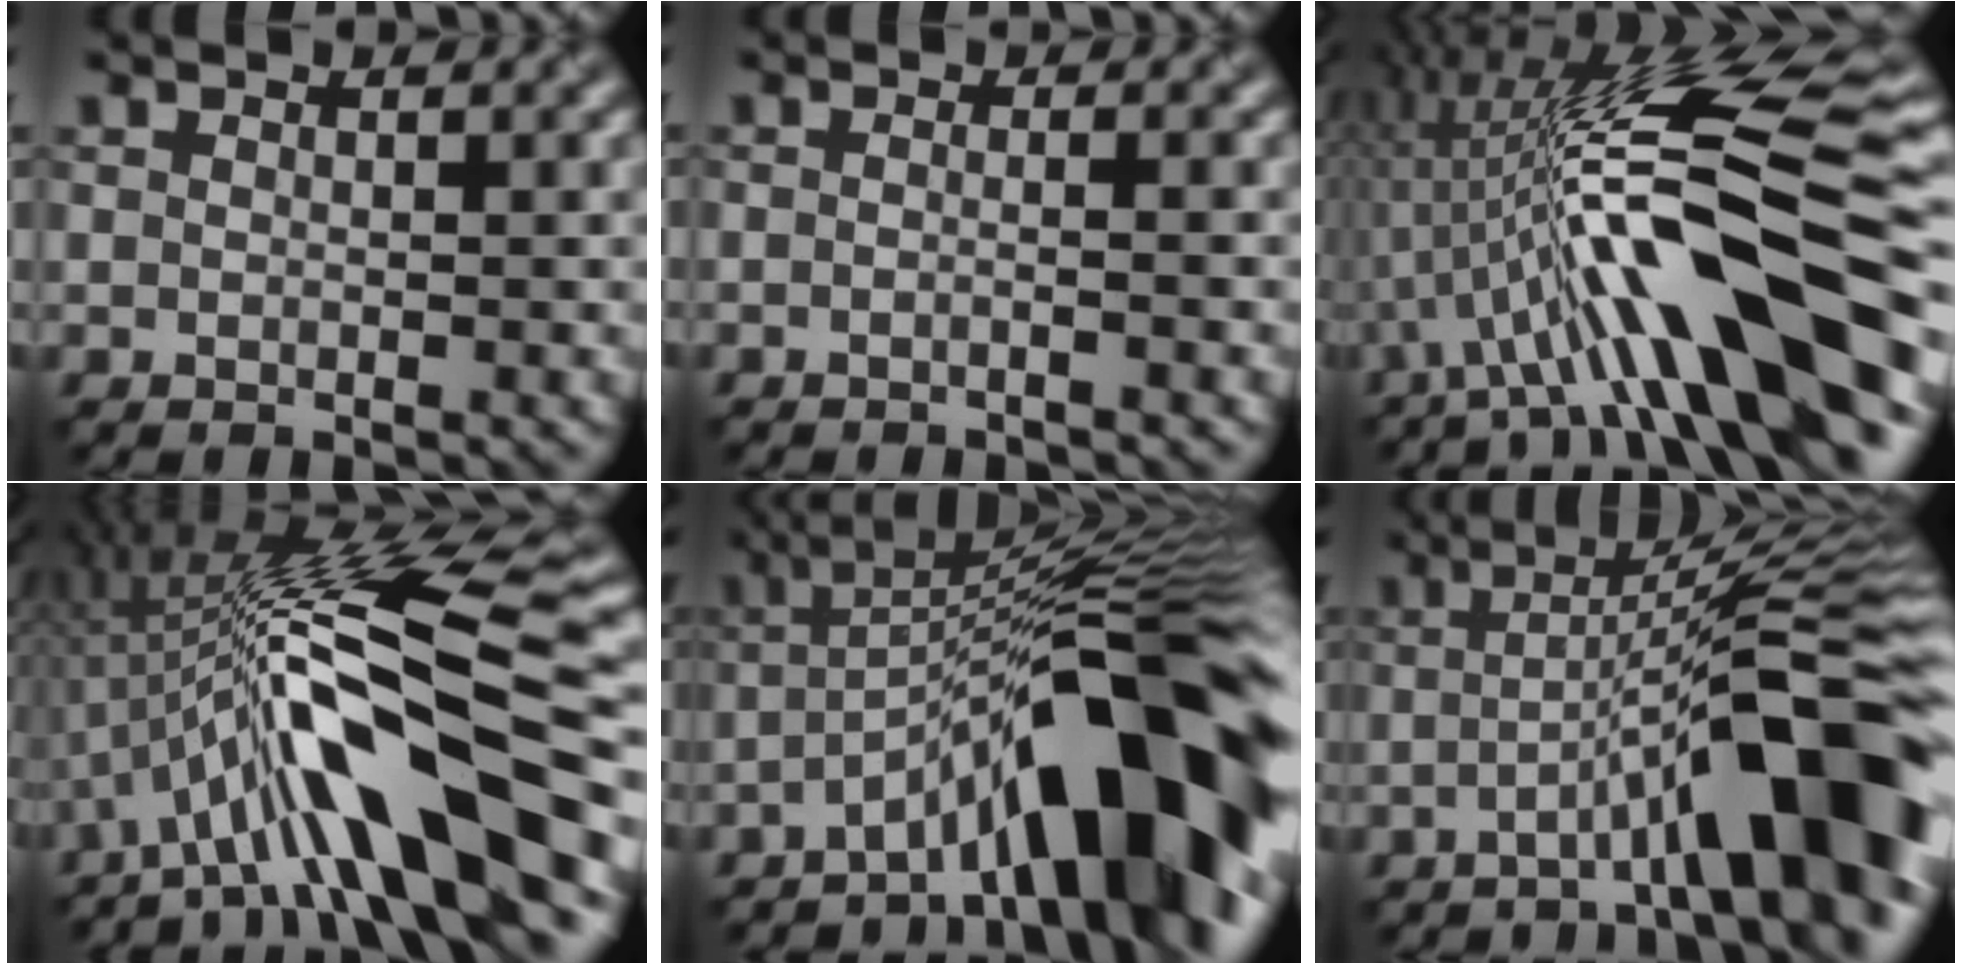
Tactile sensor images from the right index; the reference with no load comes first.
{"total": 1.2, "force": [-0.9, 0.3, 0.8], "torque": [-0.007, -0.010, -0.028]}
{"total": 14.1, "force": [-3.2, 3.2, 13.4], "torque": [-0.215, 0.033, -0.057]}
{"total": 13.4, "force": [-3.6, 3.1, 12.6], "torque": [-0.204, 0.028, -0.067]}
{"total": 12.3, "force": [-5.3, 3.1, 10.6], "torque": [-0.136, 0.020, -0.090]}
{"total": 10.8, "force": [-3.6, 1.8, 10.0], "torque": [-0.127, 0.022, -0.064]}